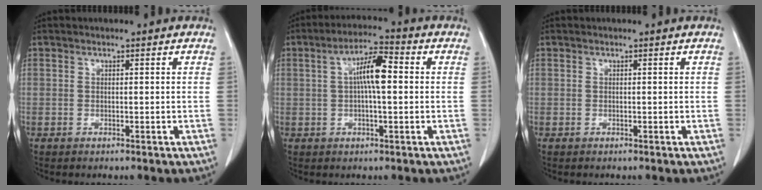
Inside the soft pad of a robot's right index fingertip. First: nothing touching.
{"total": 6.9, "force": [0.8, 1.4, 6.7], "torque": [-0.124, 0.018, 0.008]}
{"total": 0.0}